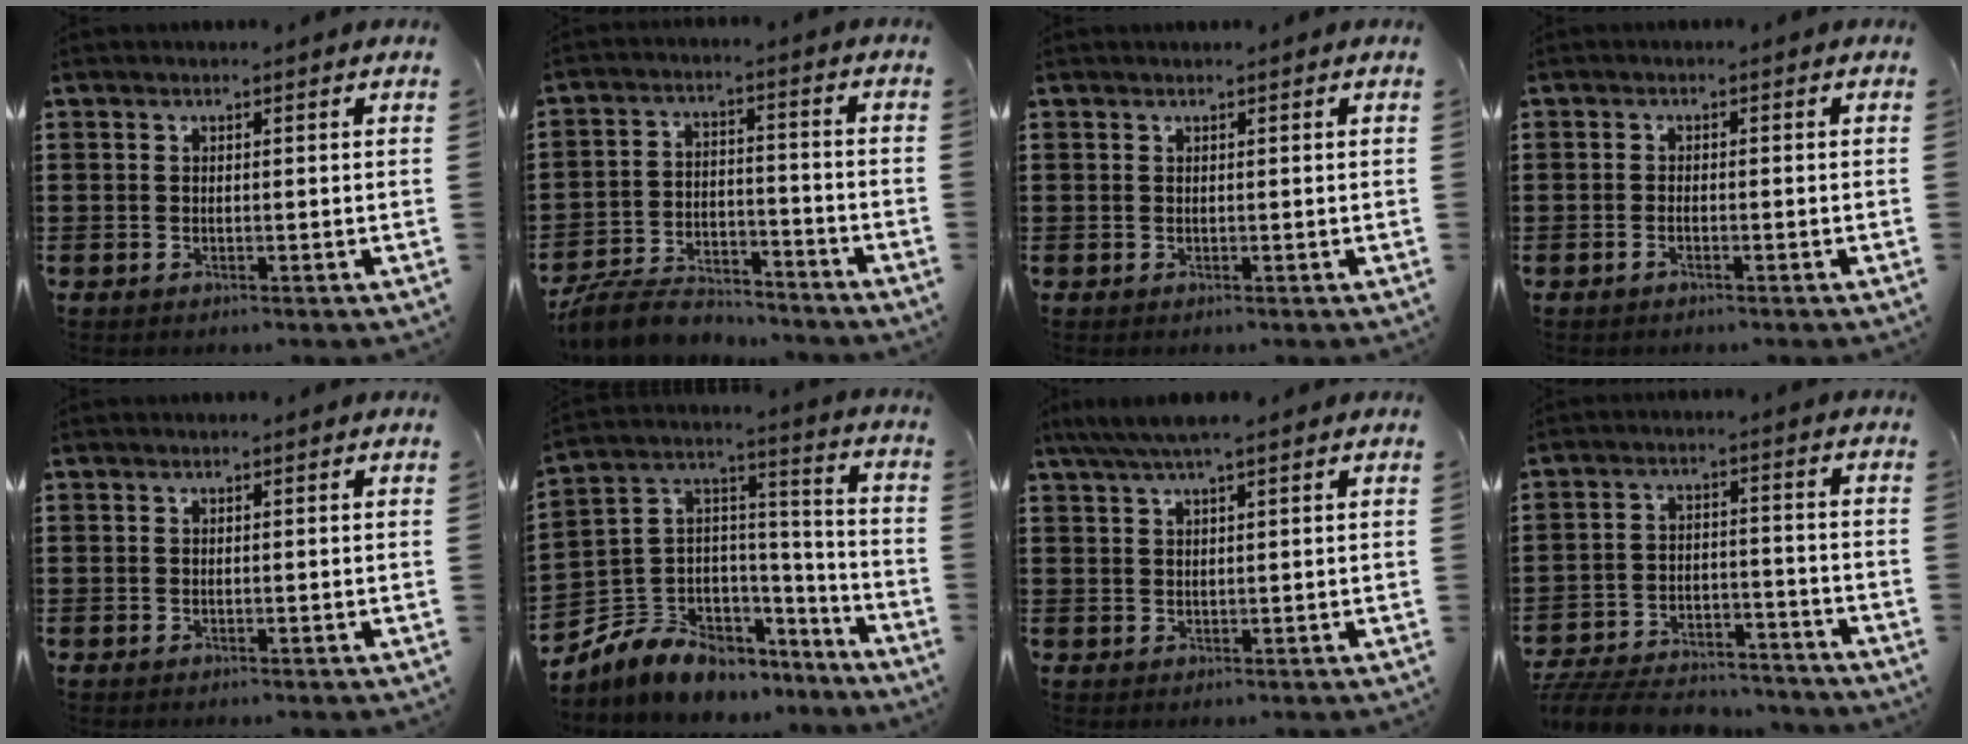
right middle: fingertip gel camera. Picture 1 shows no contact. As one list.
[{"total": 6.9, "force": [-6.5, 1.7, 1.4], "torque": [-0.037, 0.012, -0.130]}, {"total": 0.0}, {"total": 0.9, "force": [-0.6, 0.0, 0.6], "torque": [-0.014, -0.006, -0.010]}, {"total": 0.0}, {"total": 6.9, "force": [-4.8, 4.9, 0.6], "torque": [-0.051, -0.011, -0.098]}, {"total": 3.8, "force": [2.8, 0.3, 2.6], "torque": [-0.057, 0.000, 0.051]}, {"total": 7.3, "force": [-7.1, 1.4, 1.3], "torque": [-0.030, 0.012, -0.140]}]